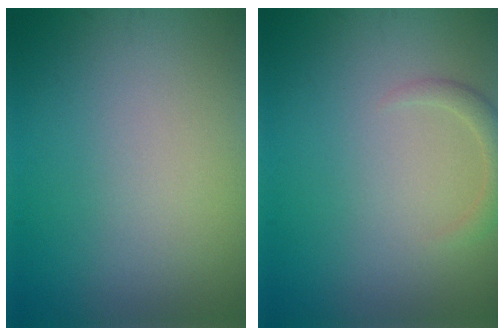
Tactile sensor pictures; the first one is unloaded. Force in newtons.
{"total": 1.6, "press": 1.6, "slide": 0.1}